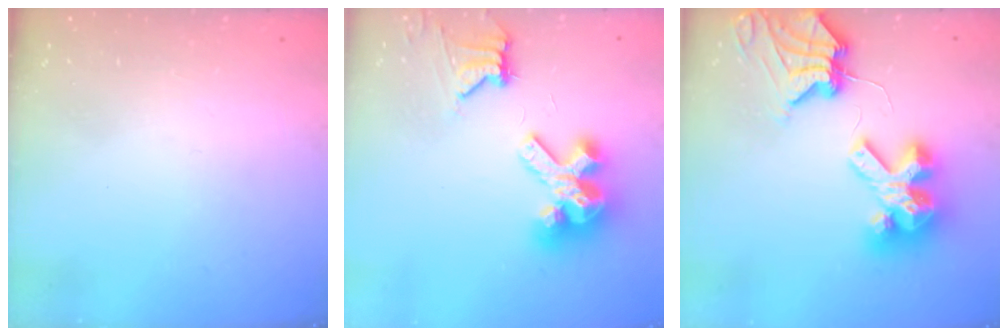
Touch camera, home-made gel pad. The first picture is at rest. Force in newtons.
{"total": 11.8, "press": 11.7, "slide": 1.4}
{"total": 12.0, "press": 11.9, "slide": 1.3}